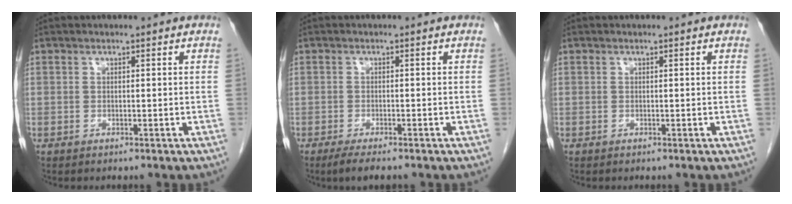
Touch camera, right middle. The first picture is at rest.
{"total": 2.9, "force": [-2.2, 0.4, 1.9], "torque": [-0.038, -0.009, -0.037]}
{"total": 0.0}